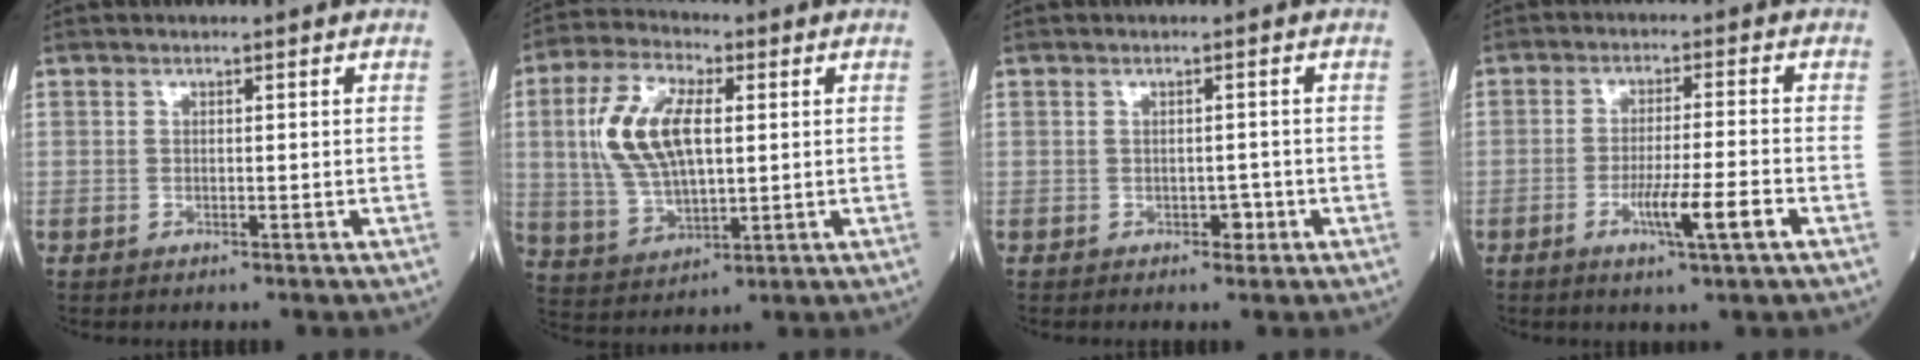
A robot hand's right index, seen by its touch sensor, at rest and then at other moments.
{"total": 12.3, "force": [2.2, 5.3, 10.9], "torque": [-0.240, 0.011, 0.046]}
{"total": 1.4, "force": [-0.5, 0.9, 1.0], "torque": [-0.012, 0.001, -0.004]}
{"total": 6.8, "force": [-2.8, -0.3, 6.2], "torque": [-0.106, -0.011, -0.050]}